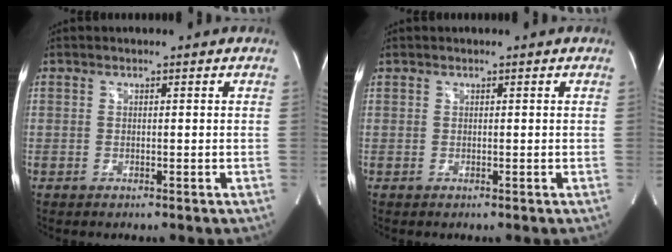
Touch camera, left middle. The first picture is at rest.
{"total": 0.0}